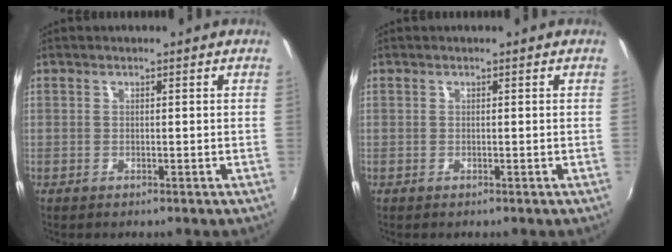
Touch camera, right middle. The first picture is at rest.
{"total": 0.0}